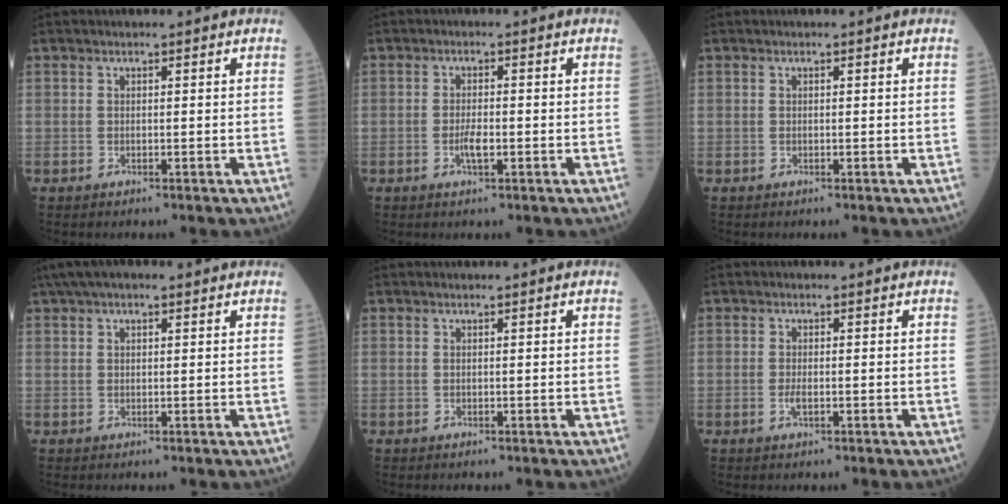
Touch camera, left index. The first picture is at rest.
{"total": 2.2, "force": [-0.9, 0.6, 2.0], "torque": [-0.040, 0.001, -0.016]}
{"total": 0.0}
{"total": 5.8, "force": [4.2, 1.6, 3.7], "torque": [-0.064, 0.042, 0.070]}
{"total": 0.0}
{"total": 1.1, "force": [-0.5, 0.4, 1.0], "torque": [-0.020, -0.001, -0.008]}